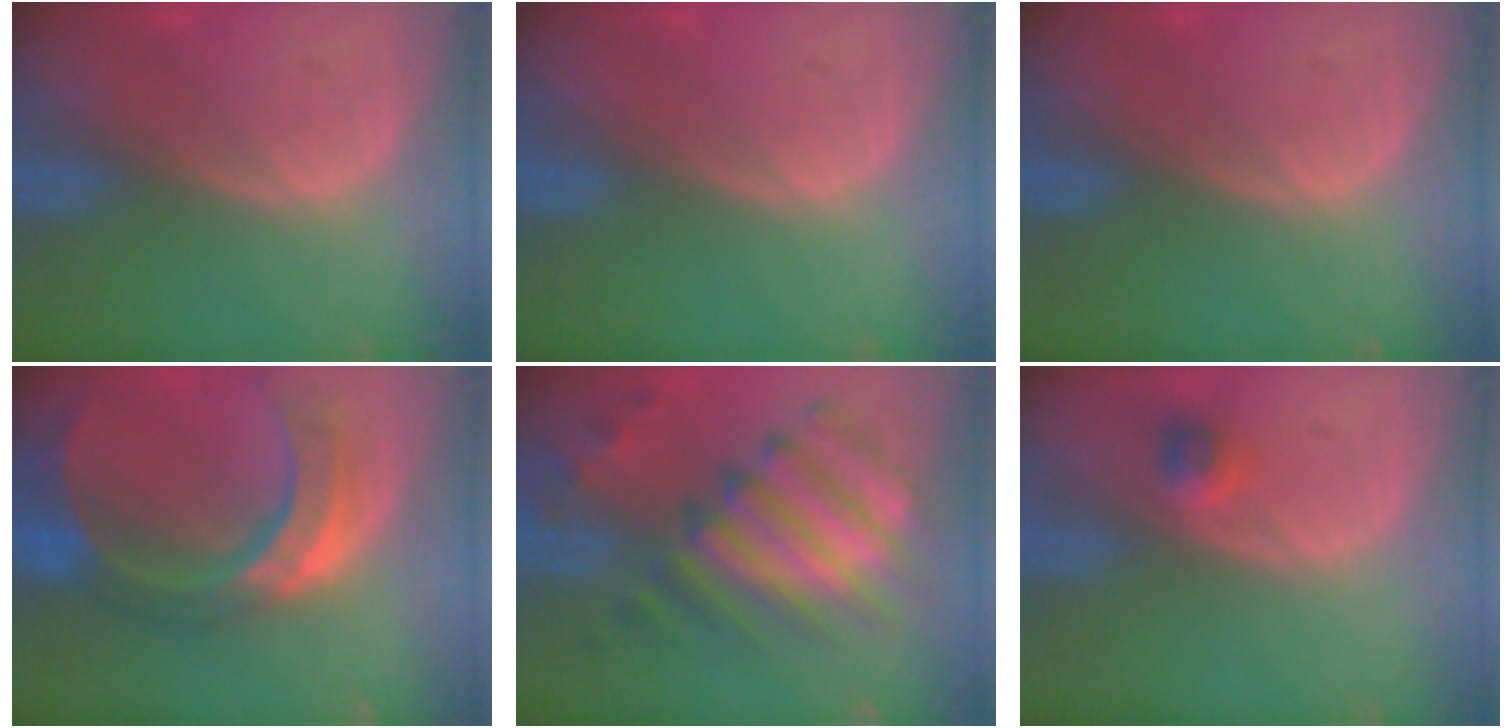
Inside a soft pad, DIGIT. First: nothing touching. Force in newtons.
{"total": 0.0}
{"total": 0.0}
{"total": 11.2, "press": 9.4, "slide": 6.0}
{"total": 11.4, "press": 10.6, "slide": 4.4}
{"total": 2.4, "press": 2.0, "slide": 1.2}